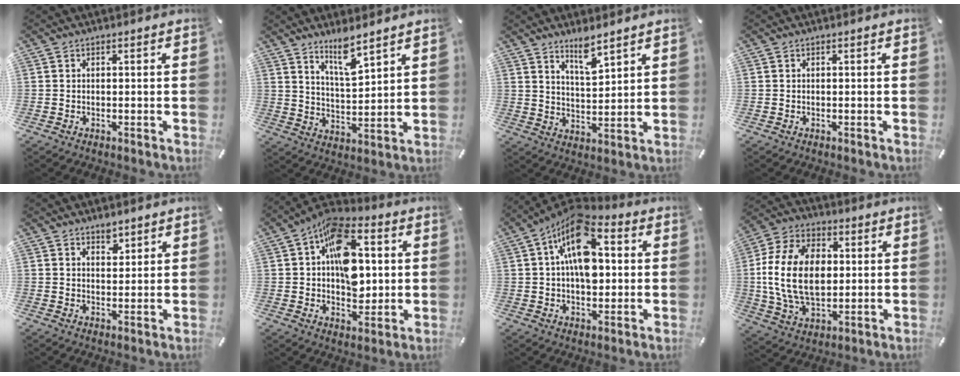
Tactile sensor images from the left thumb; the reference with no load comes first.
{"total": 7.4, "force": [6.3, 0.9, 3.7], "torque": [-0.070, -0.042, 0.110]}
{"total": 6.2, "force": [5.4, 1.1, 2.8], "torque": [-0.047, -0.038, 0.095]}
{"total": 0.0}
{"total": 3.0, "force": [2.2, 1.7, 0.9], "torque": [0.009, -0.018, 0.035]}
{"total": 17.2, "force": [2.7, 11.1, 12.8], "torque": [-0.193, -0.004, 0.050]}
{"total": 15.3, "force": [3.3, 9.1, 11.9], "torque": [-0.210, -0.017, 0.055]}
{"total": 18.1, "force": [0.9, 12.6, 13.0], "torque": [-0.288, 0.010, 0.015]}